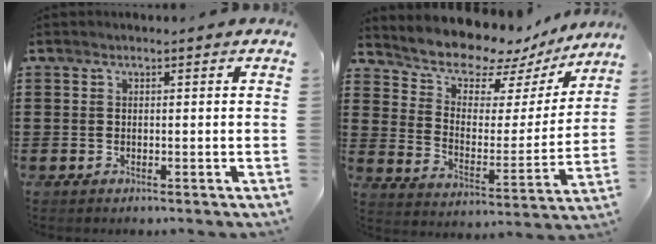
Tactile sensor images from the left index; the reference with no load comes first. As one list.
[{"total": 8.5, "force": [7.8, 2.7, 1.8], "torque": [-0.065, -0.065, 0.135]}]